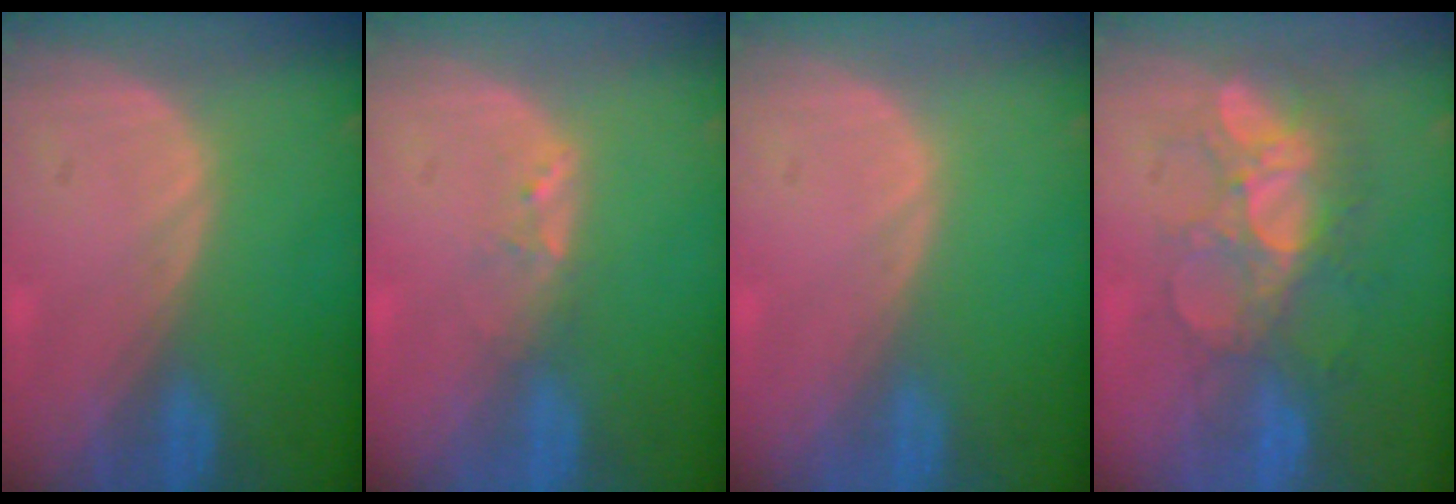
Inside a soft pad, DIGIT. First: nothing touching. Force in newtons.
{"total": 1.6, "press": 1.5, "slide": 0.3}
{"total": 0.0}
{"total": 8.3, "press": 8.0, "slide": 2.5}